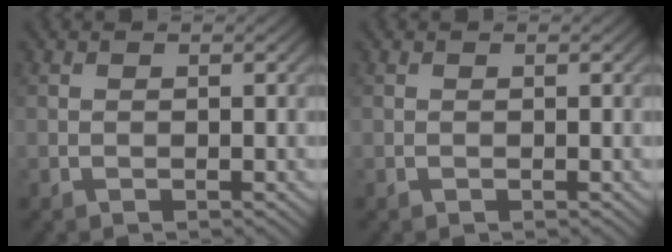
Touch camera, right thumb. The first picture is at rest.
{"total": 0.0}